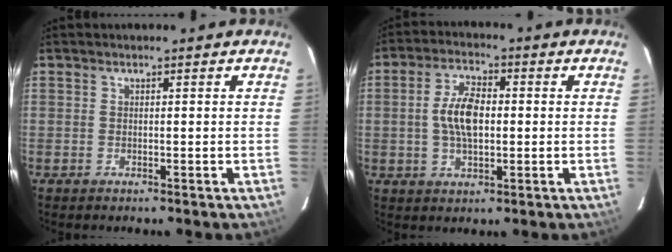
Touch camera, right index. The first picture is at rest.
{"total": 7.8, "force": [0.0, 3.9, 6.7], "torque": [-0.128, 0.010, 0.001]}